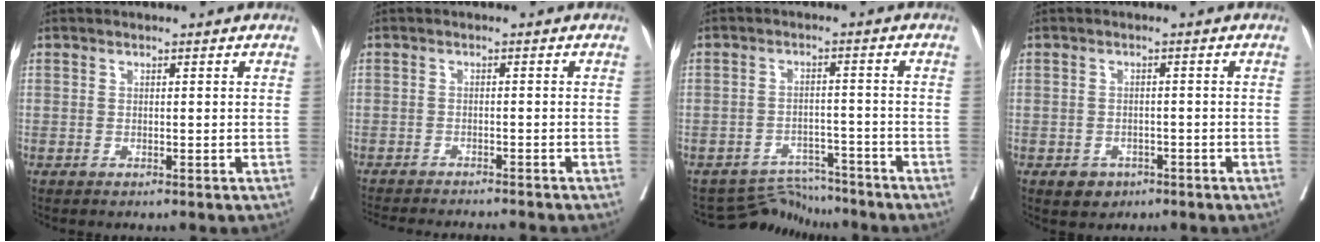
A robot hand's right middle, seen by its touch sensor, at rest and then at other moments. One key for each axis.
{"total": 12.3, "fx": -11.5, "fy": 1.0, "fz": 4.5, "tx": -0.071, "ty": -0.018, "tz": -0.151}
{"total": 5.5, "fx": -5.3, "fy": 0.7, "fz": -1.6, "tx": 0.022, "ty": 0.010, "tz": -0.082}
{"total": 2.7, "fx": -1.6, "fy": 2.0, "fz": 0.8, "tx": -0.016, "ty": 0.003, "tz": -0.016}